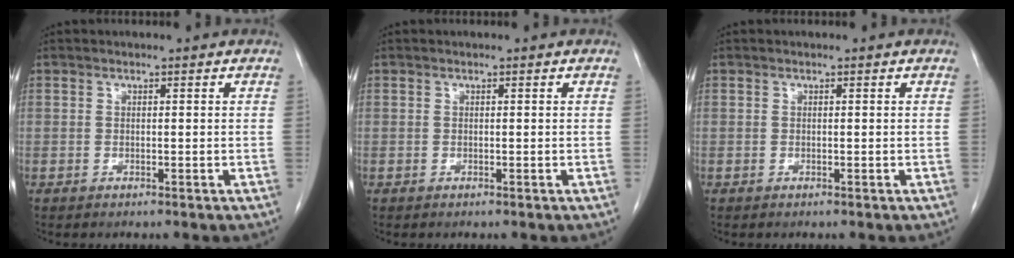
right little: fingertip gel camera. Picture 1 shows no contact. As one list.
[{"total": 0.0}, {"total": 0.0}]